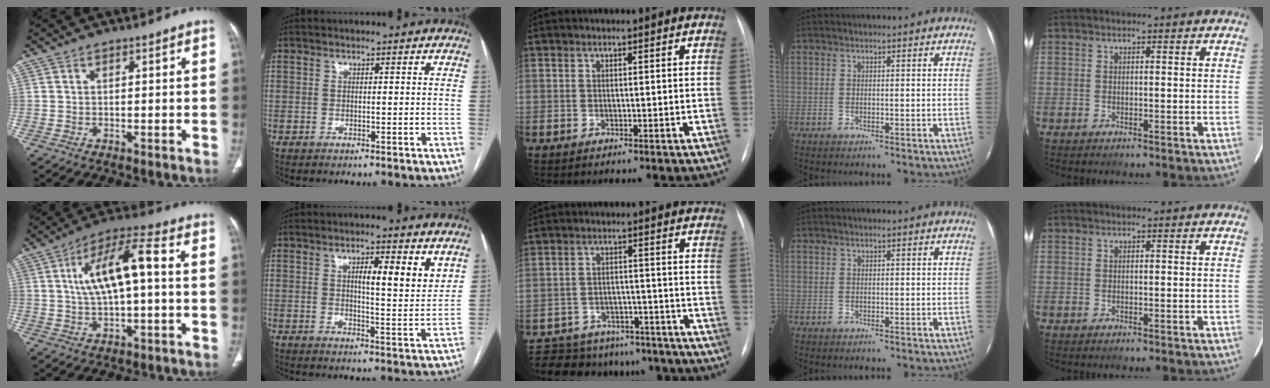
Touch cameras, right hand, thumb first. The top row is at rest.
{"thumb": {"total": 12.5, "force": [1.3, 4.4, 11.6], "torque": [-0.218, 0.033, 0.018]}, "index": {"total": 7.5, "force": [3.6, 1.5, 6.5], "torque": [-0.092, -0.005, 0.049]}, "middle": {"total": 18.8, "force": [-16.8, 6.9, 5.1], "torque": [-0.109, 0.011, -0.216]}}